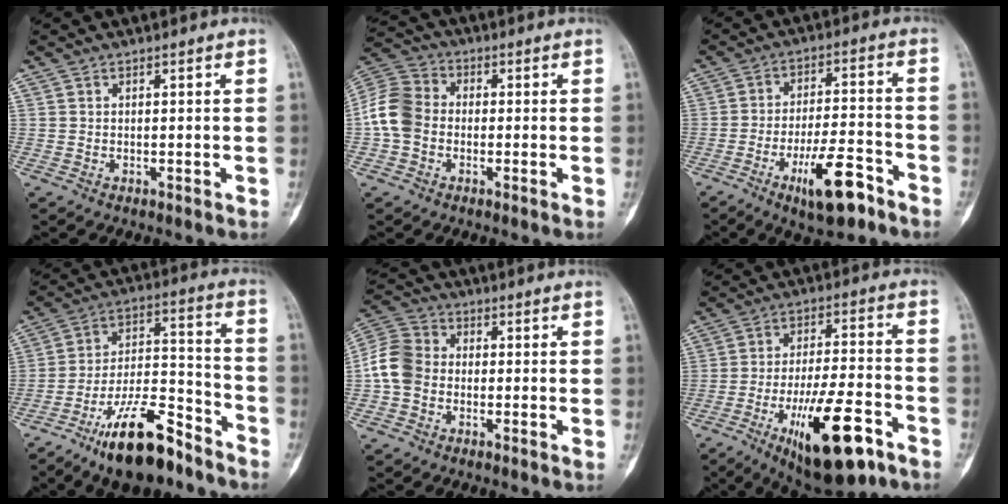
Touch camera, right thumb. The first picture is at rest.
{"total": 9.1, "force": [-1.4, 7.2, 5.3], "torque": [-0.101, 0.027, -0.042]}
{"total": 11.8, "force": [-6.8, 3.7, 9.0], "torque": [-0.146, 0.039, -0.107]}
{"total": 17.9, "force": [-12.1, 6.3, 11.5], "torque": [-0.183, 0.088, -0.208]}
{"total": 8.2, "force": [-1.3, 6.7, 4.6], "torque": [-0.083, 0.025, -0.041]}
{"total": 18.8, "force": [-9.3, 6.2, 15.1], "torque": [-0.250, 0.043, -0.139]}